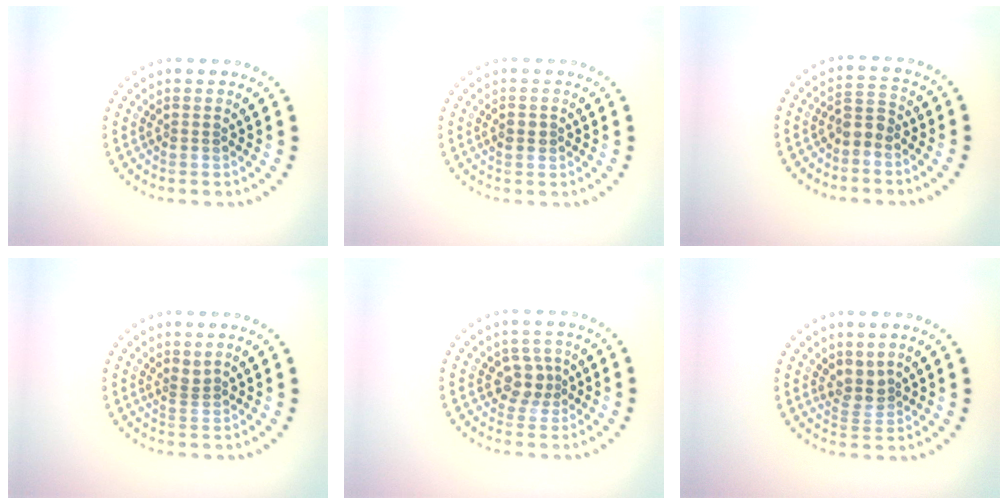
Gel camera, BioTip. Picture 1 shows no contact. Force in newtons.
{"total": 1.1, "press": 1.1, "slide": 0.1}
{"total": 2.0, "press": 1.8, "slide": 1.0}
{"total": 0.8, "press": 0.5, "slide": 0.7}
{"total": 2.4, "press": 1.9, "slide": 1.4}
{"total": 2.2, "press": 1.7, "slide": 1.4}